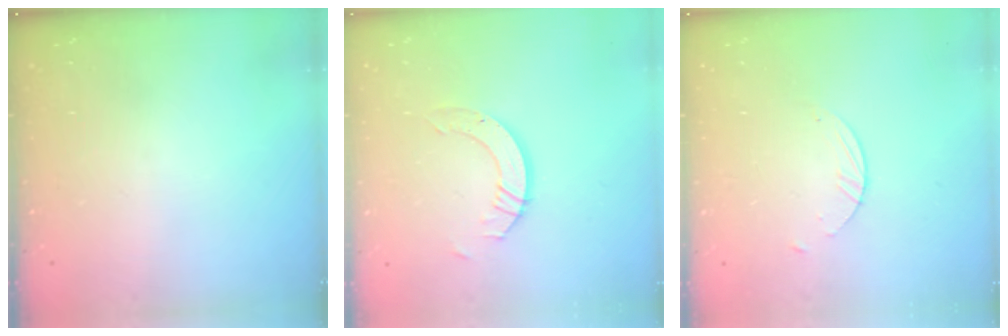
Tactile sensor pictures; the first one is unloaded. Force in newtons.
{"total": 6.0, "press": 6.0, "slide": 0.4}
{"total": 2.1, "press": 2.1, "slide": 0.2}